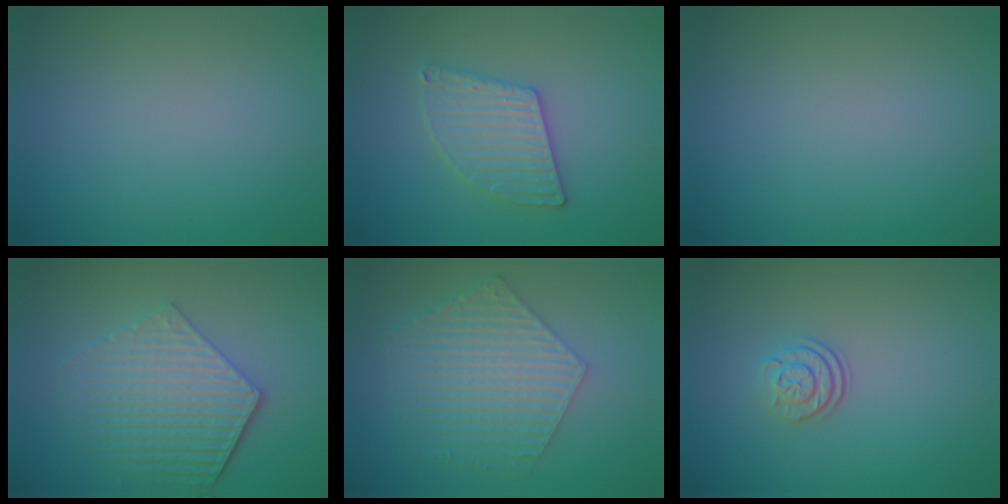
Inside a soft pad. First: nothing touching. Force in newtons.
{"total": 3.4, "press": 3.4, "slide": 0.4}
{"total": 0.0}
{"total": 5.8, "press": 4.4, "slide": 3.8}
{"total": 6.0, "press": 4.3, "slide": 4.1}
{"total": 2.4, "press": 1.8, "slide": 1.5}